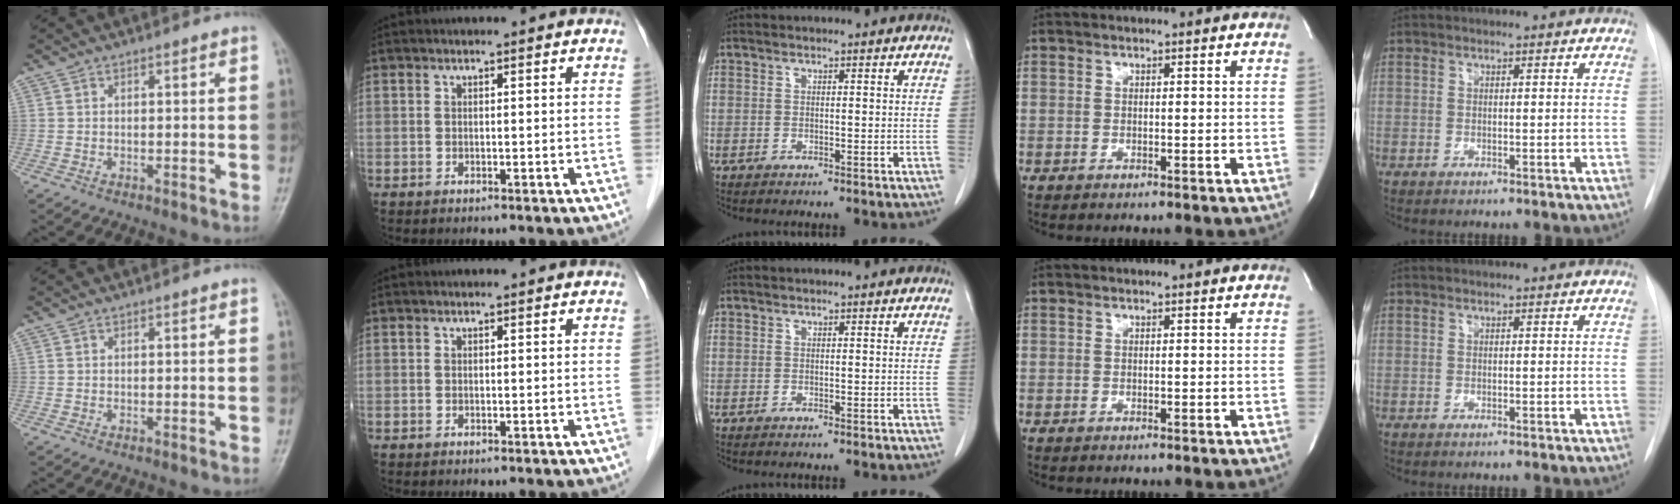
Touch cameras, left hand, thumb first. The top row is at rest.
{}